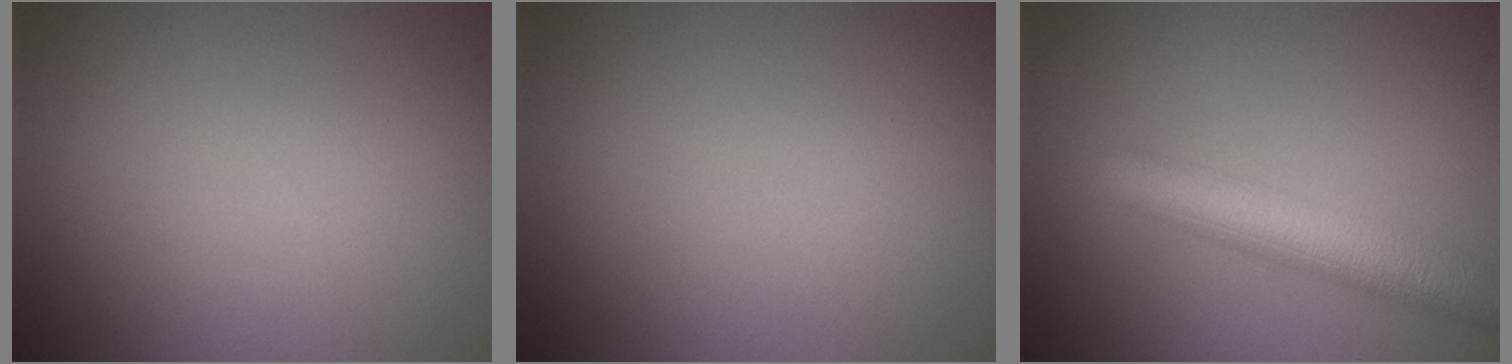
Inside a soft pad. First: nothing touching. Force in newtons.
{"total": 0.0}
{"total": 6.1, "press": 6.1, "slide": 0.3}